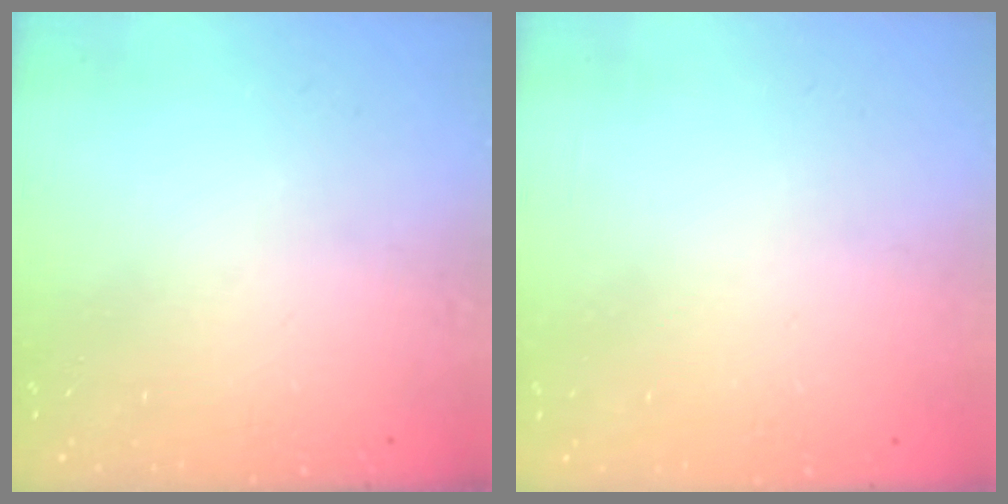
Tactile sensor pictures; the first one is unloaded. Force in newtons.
{"total": 2.0, "press": 2.0, "slide": 0.1}